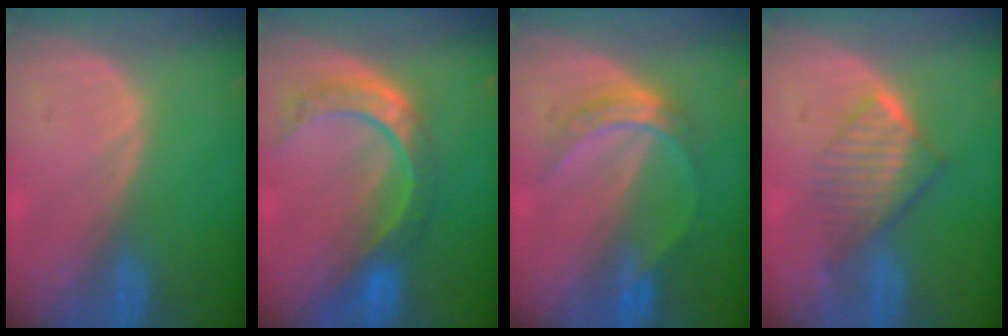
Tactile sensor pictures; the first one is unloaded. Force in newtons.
{"total": 8.8, "press": 7.3, "slide": 4.9}
{"total": 5.0, "press": 4.9, "slide": 1.1}
{"total": 6.4, "press": 5.8, "slide": 2.8}